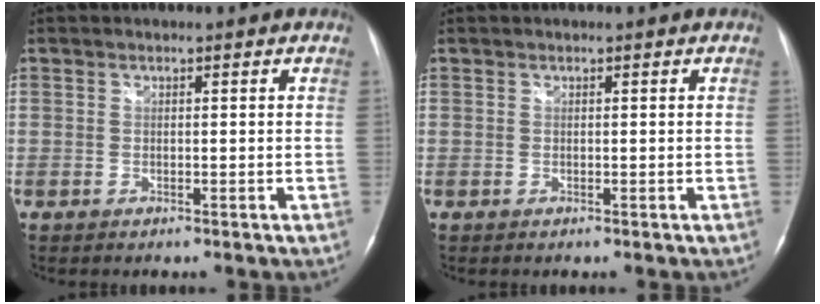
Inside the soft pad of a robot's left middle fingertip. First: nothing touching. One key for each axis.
{"total": 0.0}